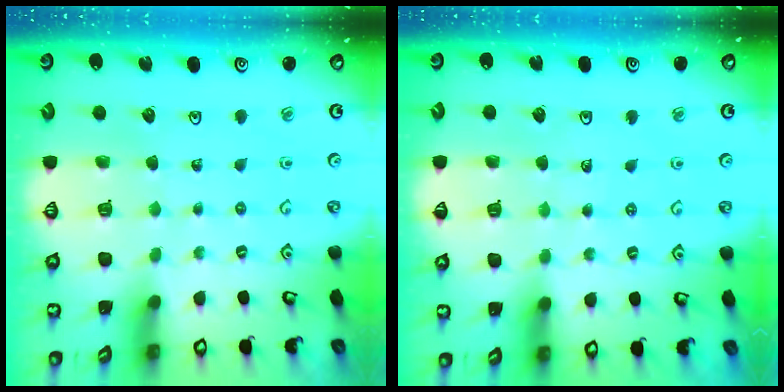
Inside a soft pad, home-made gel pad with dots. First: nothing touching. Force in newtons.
{"total": 2.4, "press": 2.1, "slide": 1.2}